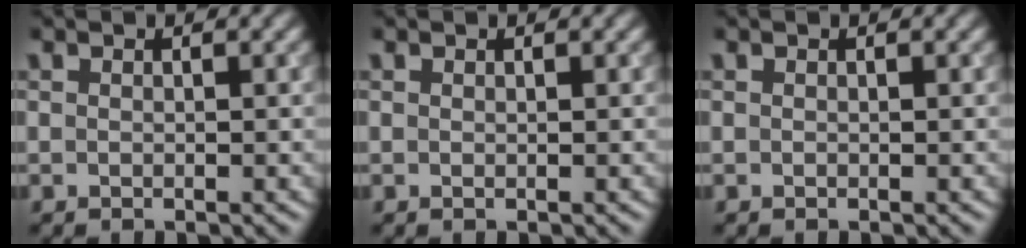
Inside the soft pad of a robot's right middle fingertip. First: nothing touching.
{"total": 0.0}
{"total": 0.0}